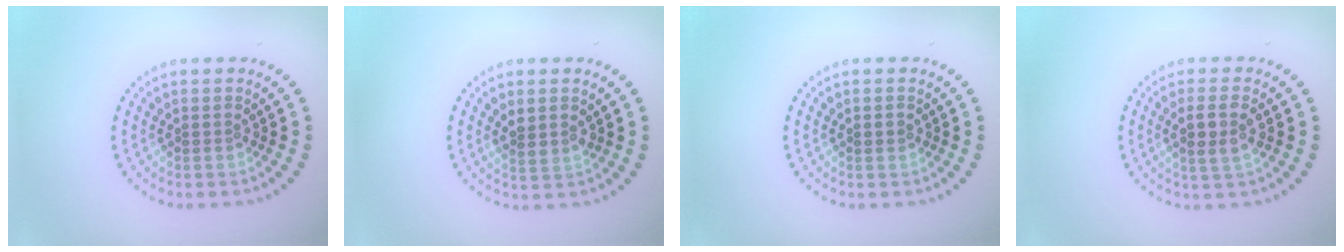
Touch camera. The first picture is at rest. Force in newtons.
{"total": 1.9, "press": 1.7, "slide": 0.7}
{"total": 1.0, "press": 1.0, "slide": 0.0}
{"total": 2.8, "press": 2.6, "slide": 1.1}